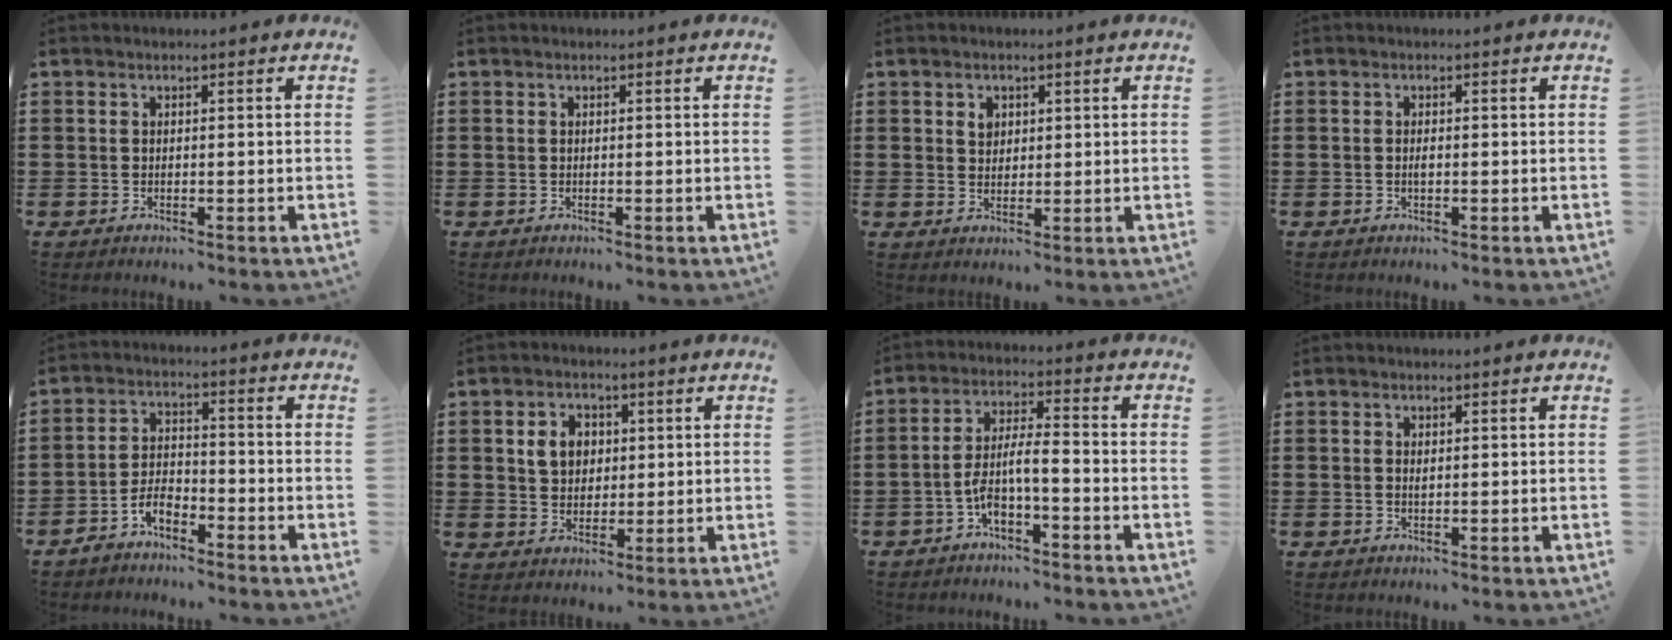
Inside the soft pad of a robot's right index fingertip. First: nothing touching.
{"total": 0.0}
{"total": 2.1, "force": [1.0, 1.7, 0.9], "torque": [-0.023, 0.007, 0.018]}
{"total": 1.0, "force": [-0.1, 0.4, 0.9], "torque": [-0.017, 0.001, -0.002]}
{"total": 4.1, "force": [-3.3, 1.5, 2.0], "torque": [-0.050, 0.006, -0.068]}
{"total": 4.8, "force": [1.2, 3.9, 2.5], "torque": [-0.055, 0.011, 0.018]}
{"total": 6.3, "force": [-3.0, 1.6, 5.2], "torque": [-0.119, -0.002, -0.062]}
{"total": 0.8, "force": [0.3, 0.4, 0.7], "torque": [-0.015, 0.001, 0.004]}